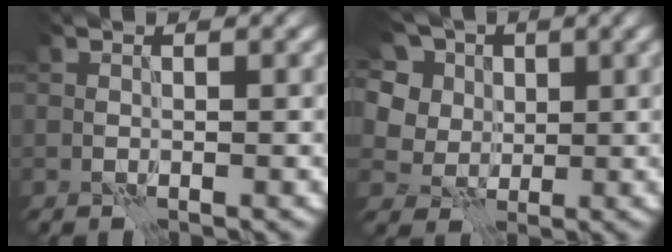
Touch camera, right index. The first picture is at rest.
{"total": 10.3, "force": [4.8, 7.5, 5.2], "torque": [-0.119, 0.018, 0.062]}